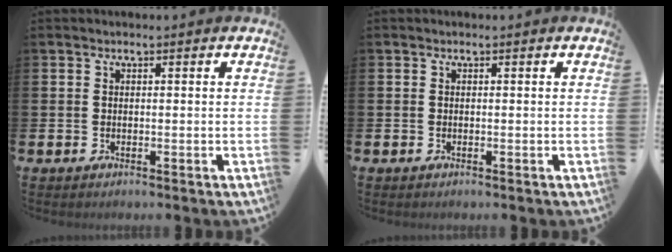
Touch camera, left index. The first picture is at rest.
{"total": 0.0}